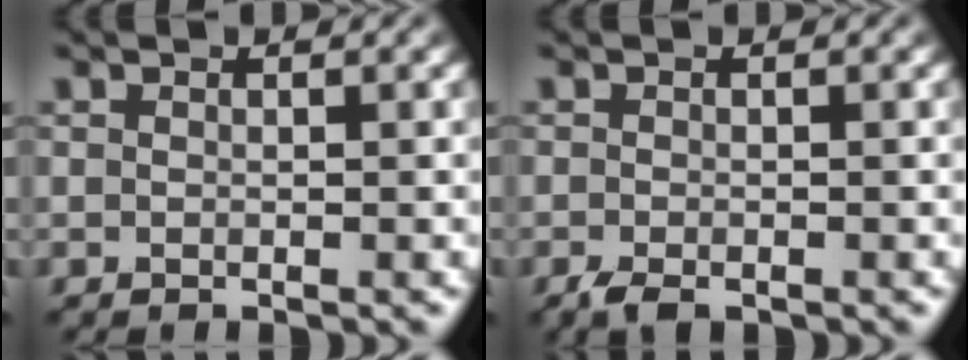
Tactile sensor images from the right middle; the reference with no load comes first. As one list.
[{"total": 1.6, "force": [-1.2, 0.6, 0.9], "torque": [-0.020, -0.006, -0.023]}]